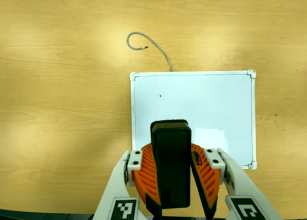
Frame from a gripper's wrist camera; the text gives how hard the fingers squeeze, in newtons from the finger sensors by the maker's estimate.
{"total": 10.5, "left": 10.2, "right": 10.8}